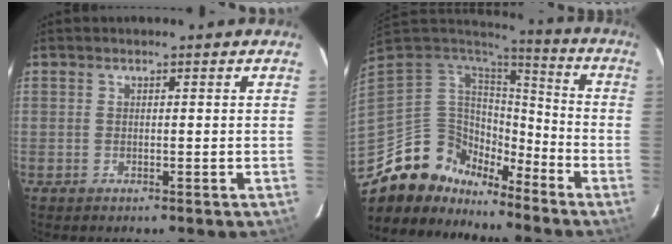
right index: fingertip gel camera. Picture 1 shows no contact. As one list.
[{"total": 14.8, "force": [-12.6, 7.0, 3.3], "torque": [-0.058, 0.062, -0.222]}]